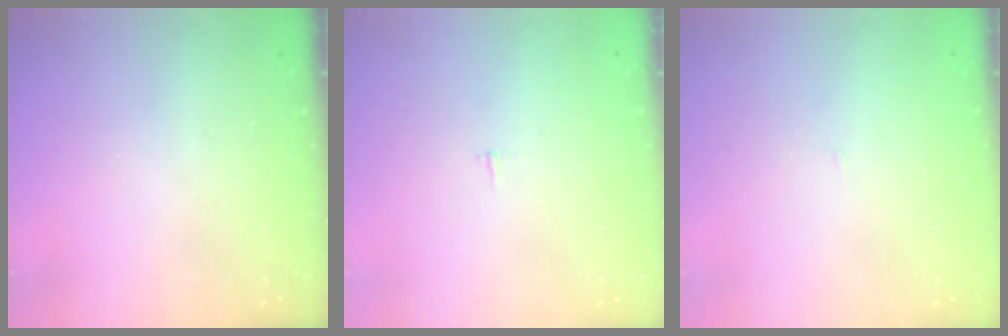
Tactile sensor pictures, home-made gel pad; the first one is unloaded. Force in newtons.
{"total": 2.1, "press": 2.1, "slide": 0.2}
{"total": 2.0, "press": 2.0, "slide": 0.1}